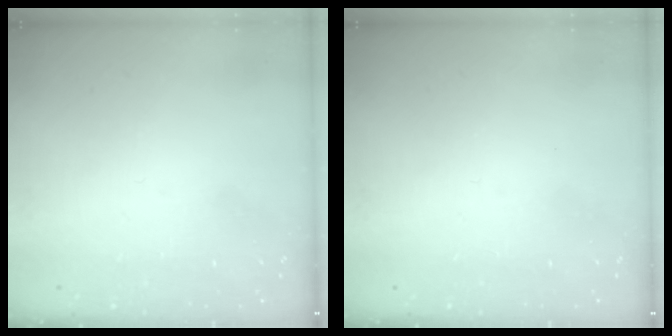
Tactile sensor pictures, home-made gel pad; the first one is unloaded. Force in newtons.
{"total": 0.0}